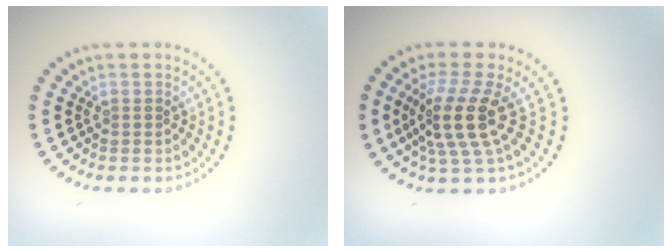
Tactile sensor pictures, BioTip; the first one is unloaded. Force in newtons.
{"total": 4.4, "press": 3.3, "slide": 2.9}